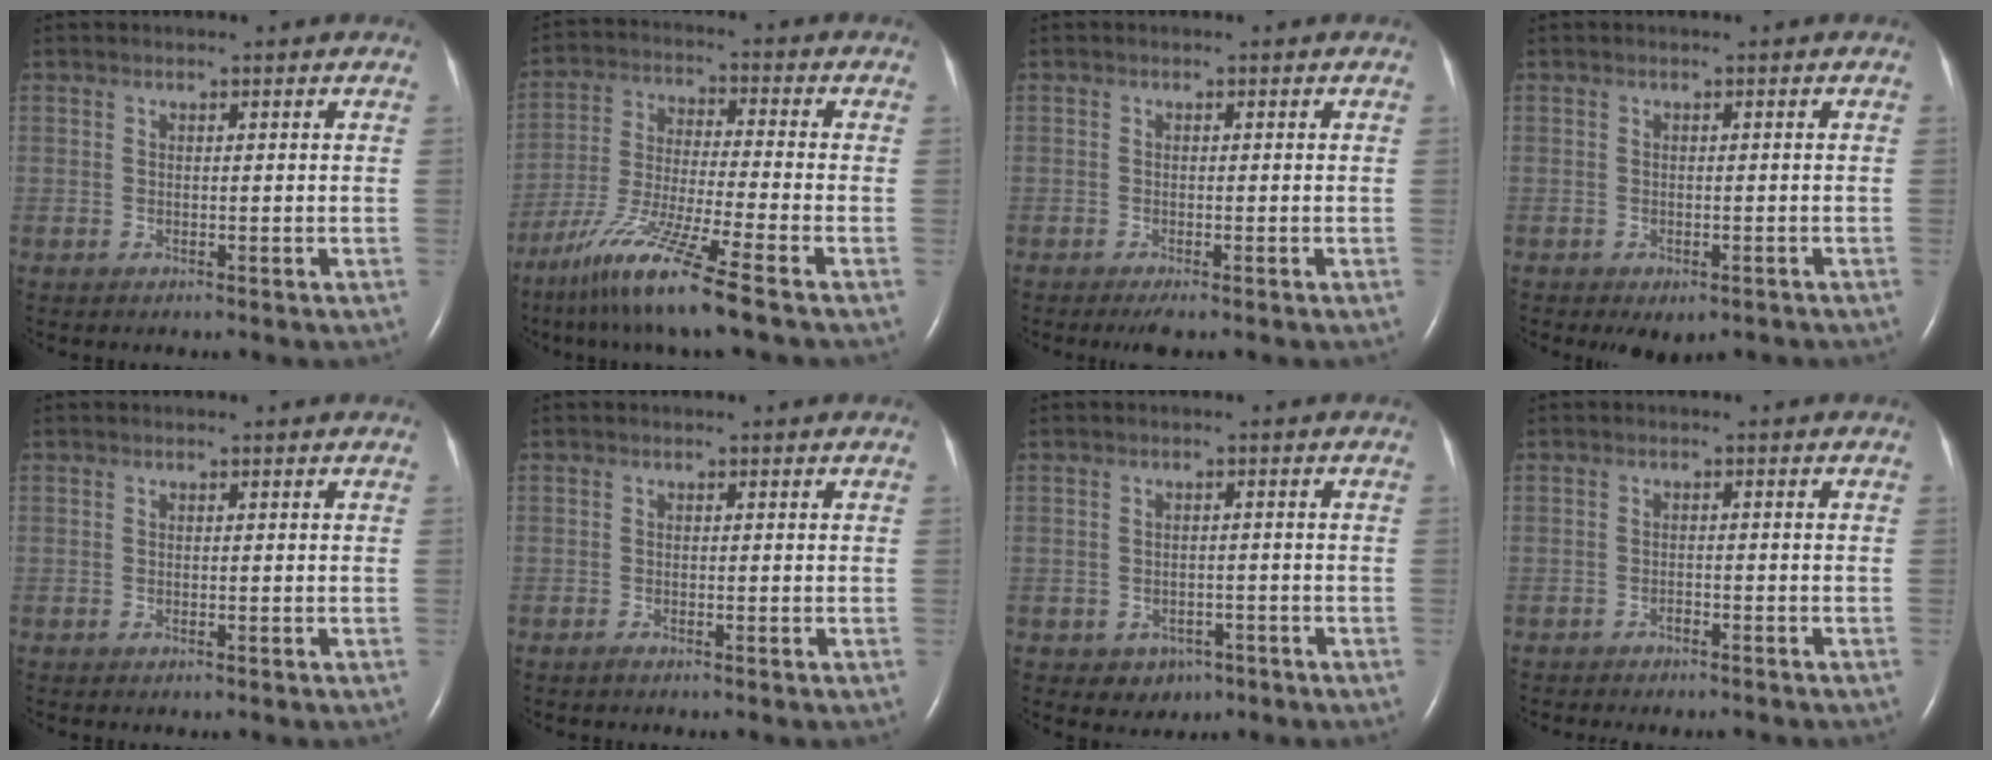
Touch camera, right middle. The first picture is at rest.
{"total": 11.9, "force": [-8.1, -1.0, 8.6], "torque": [-0.182, -0.041, -0.152]}
{"total": 1.8, "force": [-1.2, 0.2, 1.3], "torque": [-0.025, -0.008, -0.019]}
{"total": 3.2, "force": [-2.3, 1.6, 1.6], "torque": [-0.016, -0.004, -0.025]}
{"total": 0.0}
{"total": 0.7, "force": [-0.5, 0.1, 0.4], "torque": [-0.013, -0.002, -0.011]}
{"total": 3.3, "force": [-1.7, 2.6, 1.1], "torque": [-0.014, 0.008, -0.009]}
{"total": 2.8, "force": [-2.5, 0.8, 1.1], "torque": [-0.017, -0.001, -0.027]}